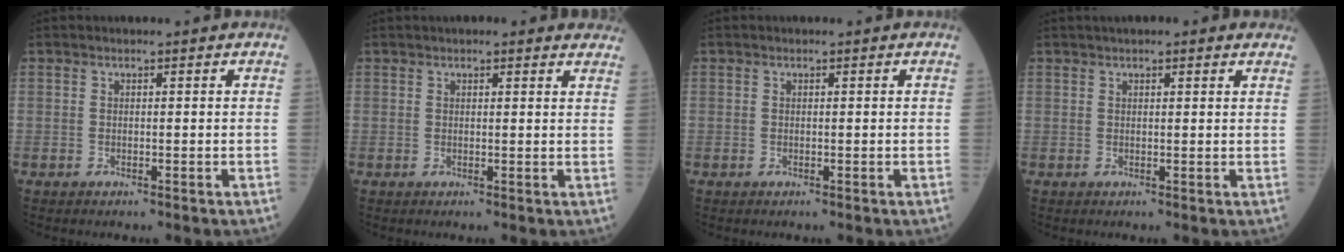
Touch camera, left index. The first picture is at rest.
{"total": 7.3, "force": [6.5, 1.4, 3.0], "torque": [-0.026, 0.014, 0.062]}
{"total": 0.0}
{"total": 5.2, "force": [4.0, 0.9, 3.1], "torque": [-0.041, 0.029, 0.050]}